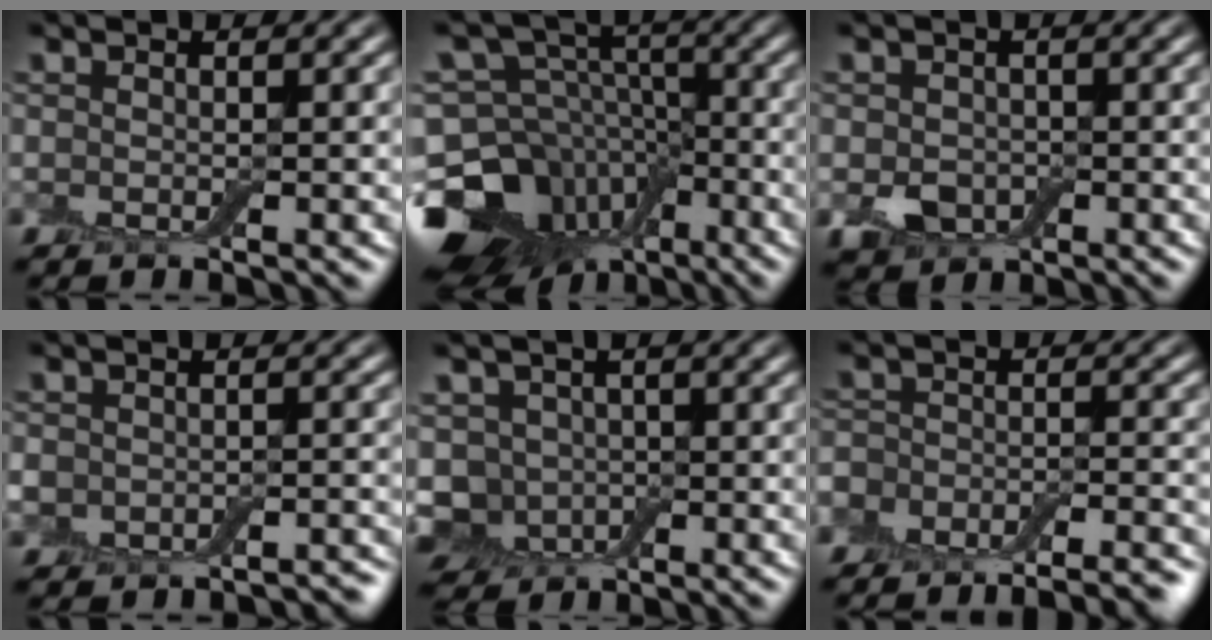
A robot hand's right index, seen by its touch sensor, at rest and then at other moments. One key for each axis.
{"total": 12.8, "fx": -7.9, "fy": 9.1, "fz": 4.2, "tx": -0.093, "ty": 0.000, "tz": -0.129}
{"total": 2.8, "fx": -0.6, "fy": 2.3, "fz": 1.5, "tx": -0.031, "ty": -0.006, "tz": -0.015}
{"total": 4.9, "fx": -3.4, "fy": 3.3, "fz": 1.3, "tx": -0.003, "ty": -0.004, "tz": -0.047}
{"total": 4.3, "fx": -1.1, "fy": 3.7, "fz": 1.9, "tx": -0.031, "ty": -0.006, "tz": -0.033}
{"total": 11.8, "fx": -10.1, "fy": 5.0, "fz": 3.6, "tx": -0.049, "ty": -0.012, "tz": -0.127}